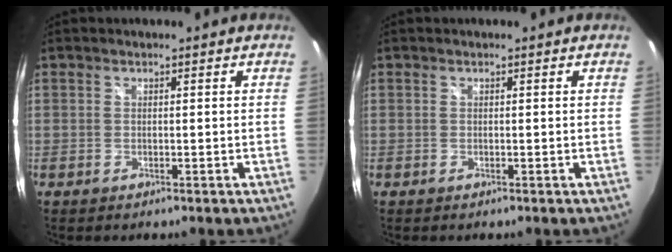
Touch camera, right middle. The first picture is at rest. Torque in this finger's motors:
{"motor_torque": [0.10, -0.16, 0.00, 0.00]}